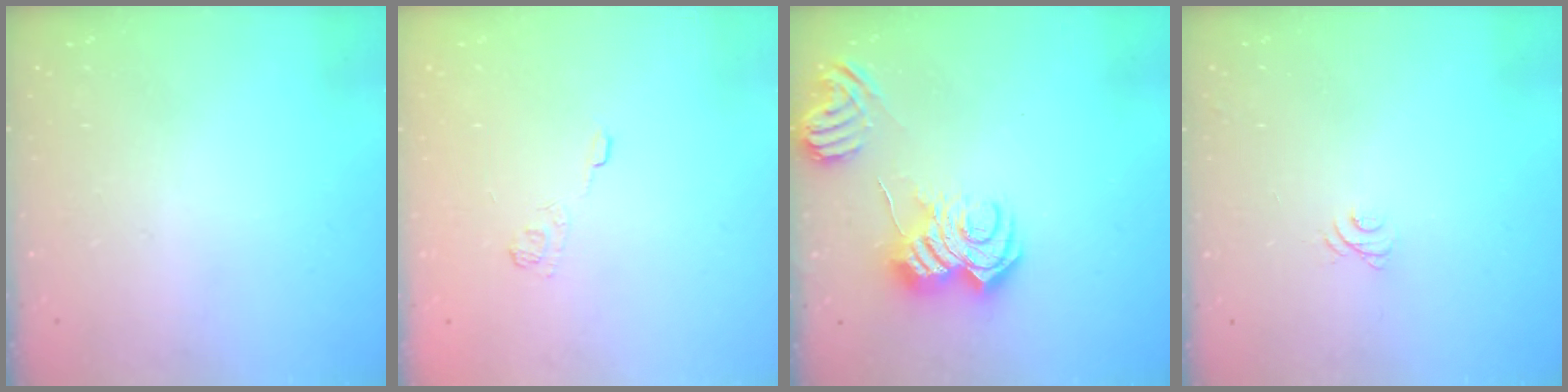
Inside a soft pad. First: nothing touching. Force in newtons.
{"total": 3.7, "press": 3.4, "slide": 1.5}
{"total": 12.4, "press": 12.3, "slide": 1.3}
{"total": 6.4, "press": 6.4, "slide": 0.6}